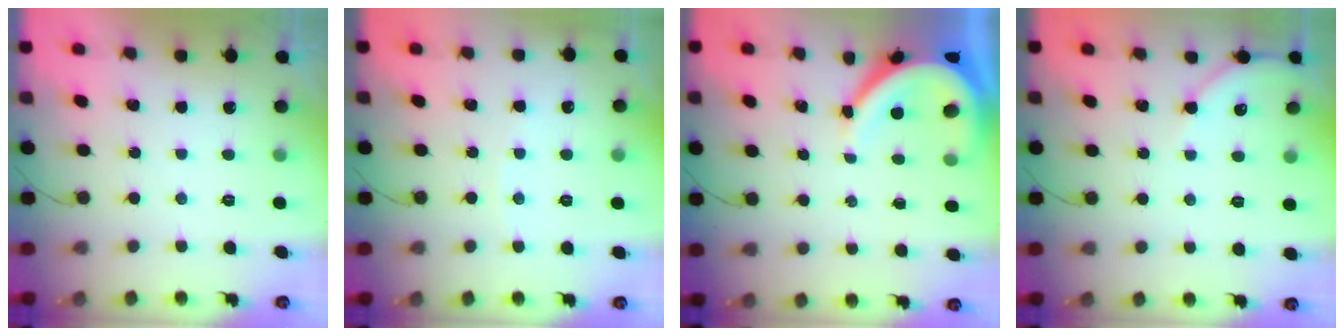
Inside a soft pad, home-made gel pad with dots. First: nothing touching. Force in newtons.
{"total": 2.6, "press": 2.6, "slide": 0.4}
{"total": 10.0, "press": 9.9, "slide": 0.9}
{"total": 5.9, "press": 5.8, "slide": 0.8}